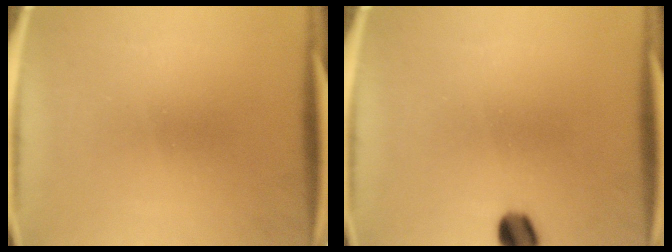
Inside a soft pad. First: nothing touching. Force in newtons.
{"total": 4.5}